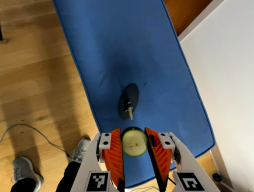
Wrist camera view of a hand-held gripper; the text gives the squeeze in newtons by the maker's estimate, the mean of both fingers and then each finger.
{"total": 7.0, "left": 6.7, "right": 7.3}